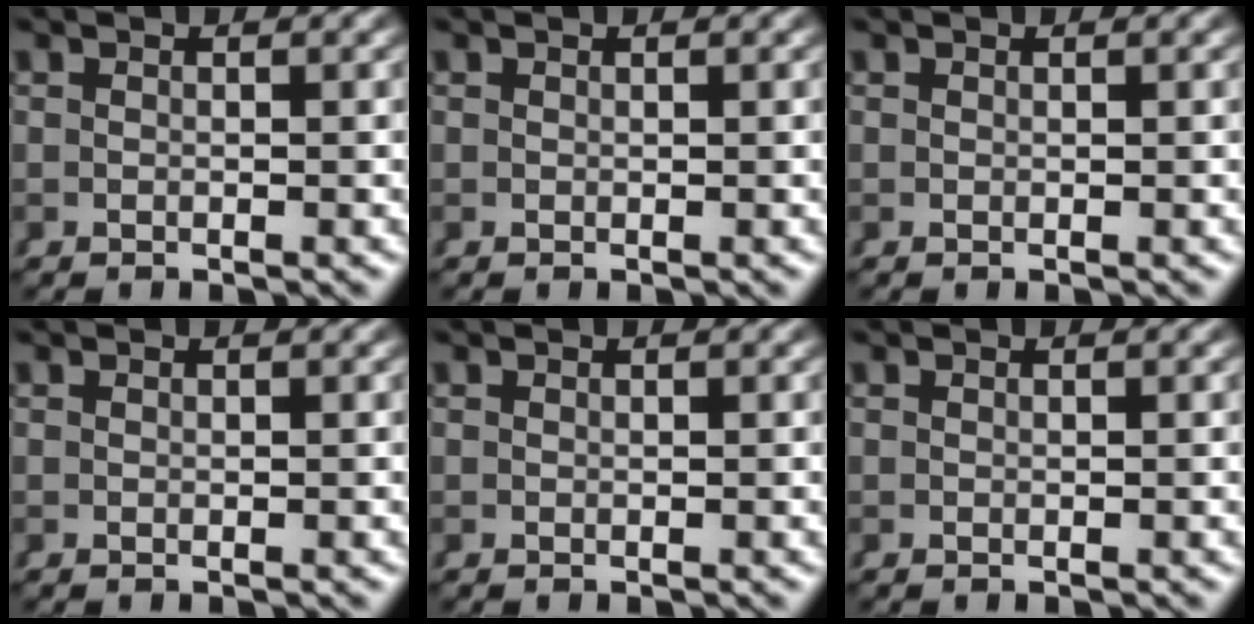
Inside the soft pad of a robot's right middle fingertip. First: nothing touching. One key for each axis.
{"total": 0.0}
{"total": 0.0}
{"total": 0.0}
{"total": 0.0}
{"total": 0.0}